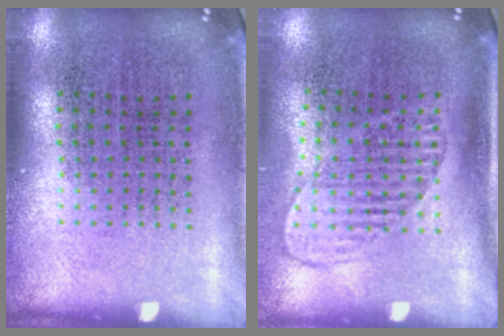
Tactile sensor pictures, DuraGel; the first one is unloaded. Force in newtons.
{"total": 1.4, "press": 1.2, "slide": 0.8}